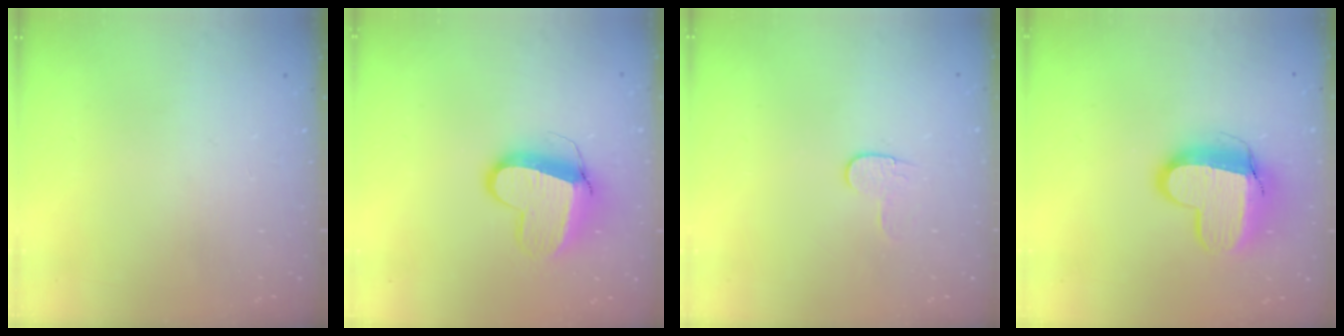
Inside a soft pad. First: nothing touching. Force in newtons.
{"total": 10.7, "press": 10.6, "slide": 1.3}
{"total": 6.2, "press": 6.2, "slide": 0.5}
{"total": 13.4, "press": 13.3, "slide": 1.3}